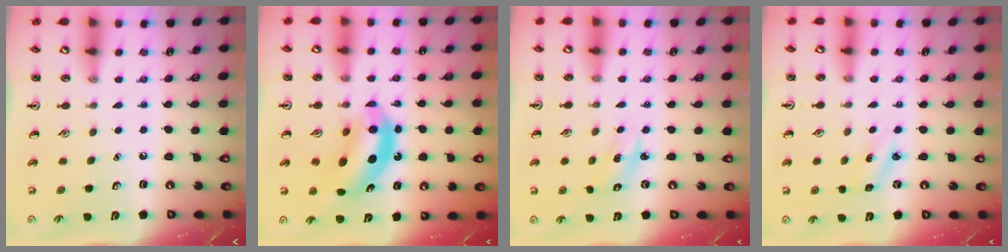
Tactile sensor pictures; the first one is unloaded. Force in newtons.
{"total": 11.0, "press": 10.5, "slide": 3.4}
{"total": 2.3, "press": 2.2, "slide": 0.4}
{"total": 2.5, "press": 2.3, "slide": 0.9}